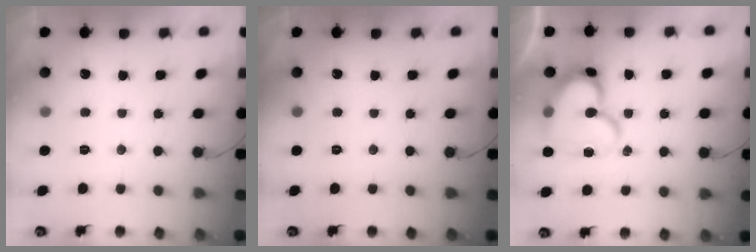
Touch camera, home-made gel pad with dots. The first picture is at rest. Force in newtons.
{"total": 0.0}
{"total": 16.8, "press": 16.7, "slide": 1.9}